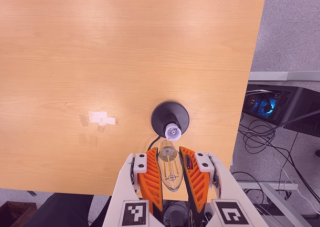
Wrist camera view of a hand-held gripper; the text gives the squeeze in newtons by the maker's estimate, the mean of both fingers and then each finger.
{"total": 22.4, "left": 24.7, "right": 20.1}